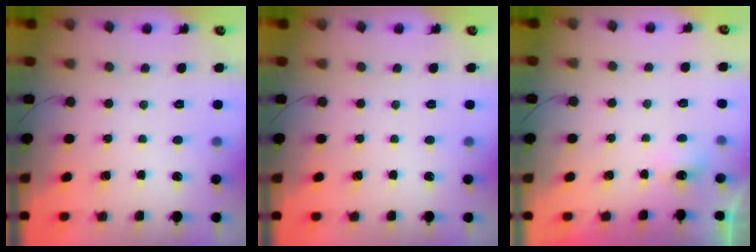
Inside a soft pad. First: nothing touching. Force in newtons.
{"total": 0.0}
{"total": 2.4, "press": 2.3, "slide": 0.6}